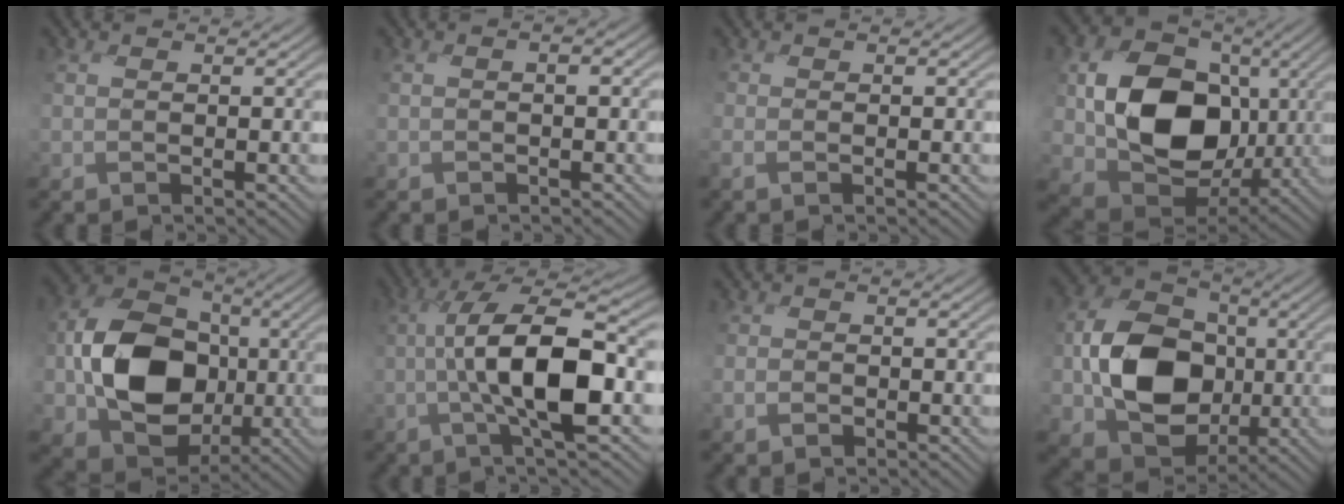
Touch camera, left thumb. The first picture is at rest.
{"total": 1.8, "force": [-0.2, 1.0, 1.4], "torque": [-0.026, 0.002, -0.004]}
{"total": 0.6, "force": [-0.4, -0.4, -0.2], "torque": [0.008, 0.003, -0.010]}
{"total": 14.7, "force": [-0.4, 11.4, 9.2], "torque": [-0.188, -0.016, -0.008]}
{"total": 13.0, "force": [-2.1, 10.4, 7.5], "torque": [-0.134, 0.004, -0.048]}
{"total": 10.6, "force": [-1.2, 3.2, 10.1], "torque": [-0.180, 0.004, -0.029]}
{"total": 1.5, "force": [-1.3, 0.8, -0.2], "torque": [0.009, -0.005, -0.028]}
{"total": 11.7, "force": [-1.9, 9.4, 6.8], "torque": [-0.122, 0.003, -0.040]}